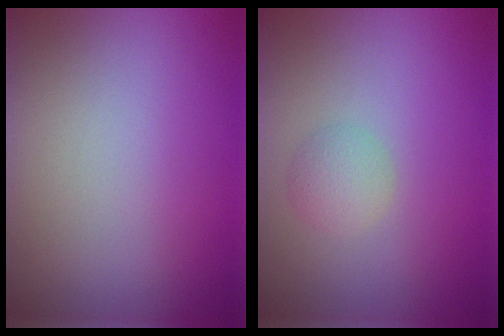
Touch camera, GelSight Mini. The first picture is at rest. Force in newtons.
{"total": 1.8, "press": 1.8, "slide": 0.0}